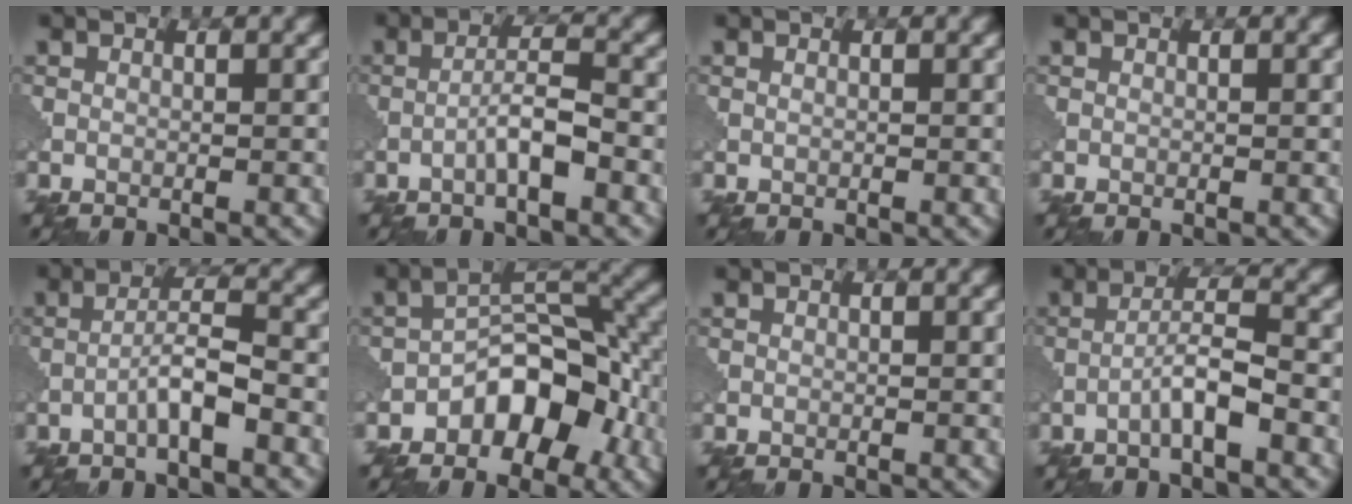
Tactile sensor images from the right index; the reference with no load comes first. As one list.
[{"total": 3.2, "force": [-1.4, 0.4, 2.8], "torque": [-0.051, 0.014, -0.031]}, {"total": 0.0}, {"total": 0.0}, {"total": 3.4, "force": [-1.6, 0.4, 2.9], "torque": [-0.053, 0.017, -0.036]}, {"total": 7.0, "force": [-3.2, 4.0, 4.7], "torque": [-0.050, 0.013, -0.060]}, {"total": 0.0}, {"total": 3.5, "force": [-1.7, 0.4, 3.0], "torque": [-0.054, 0.017, -0.037]}]